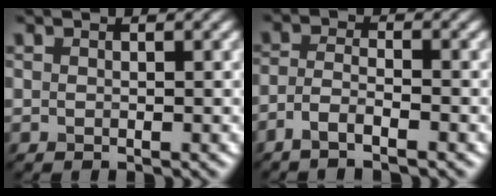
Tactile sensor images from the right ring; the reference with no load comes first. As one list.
[{"total": 2.8, "force": [-1.9, 0.6, 2.0], "torque": [-0.041, 0.001, -0.047]}]